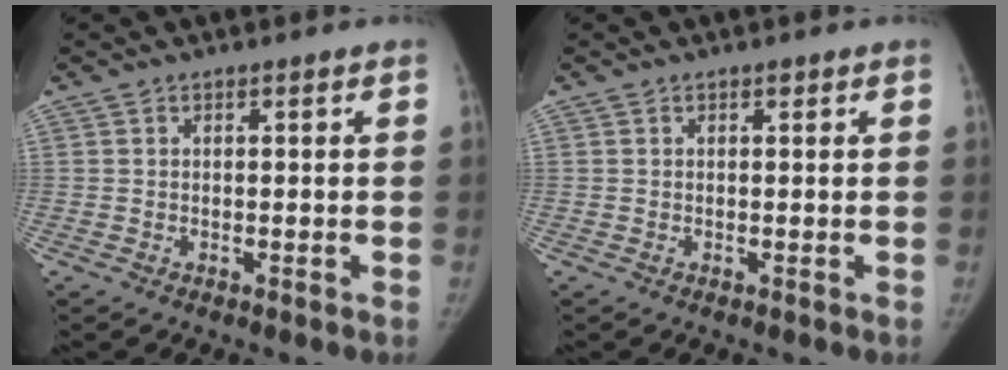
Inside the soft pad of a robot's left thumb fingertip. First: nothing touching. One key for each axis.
{"total": 0.5, "fx": 0.3, "fy": 0.3, "fz": 0.3, "tx": -0.001, "ty": -0.001, "tz": 0.002}